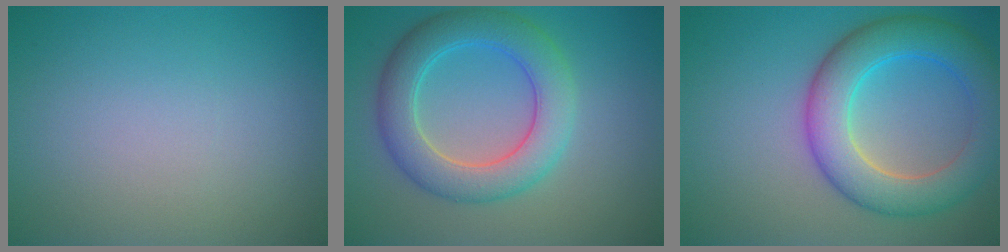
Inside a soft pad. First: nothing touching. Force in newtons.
{"total": 6.1, "press": 6.1, "slide": 0.2}
{"total": 7.4, "press": 7.4, "slide": 0.3}